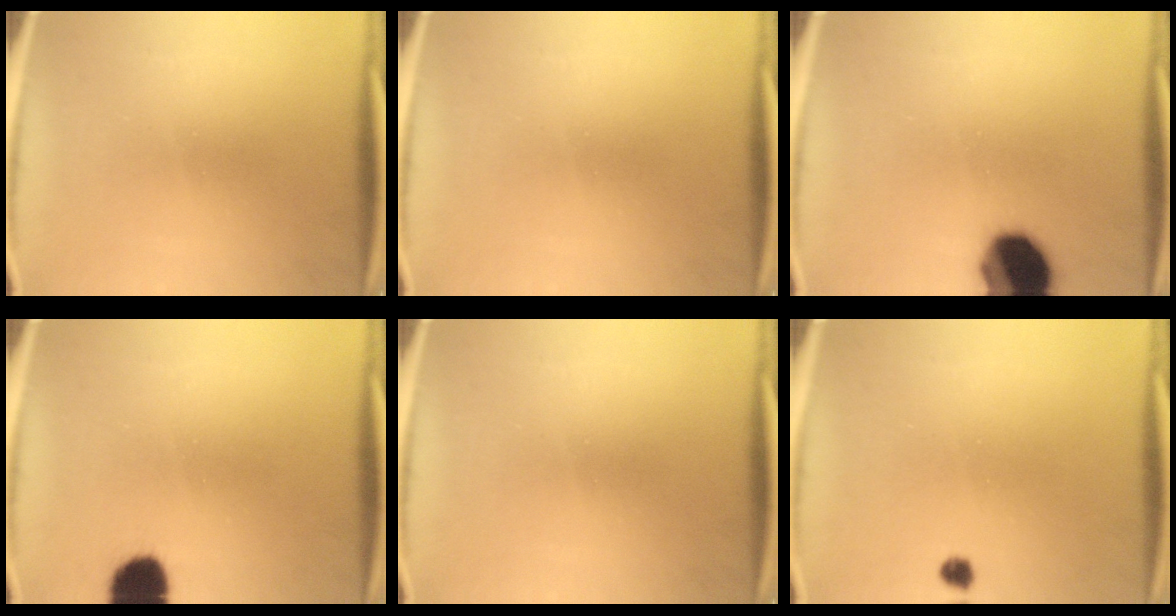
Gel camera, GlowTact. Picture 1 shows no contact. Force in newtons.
{"total": 0.0}
{"total": 15.0}
{"total": 8.0}
{"total": 0.0}
{"total": 1.4}